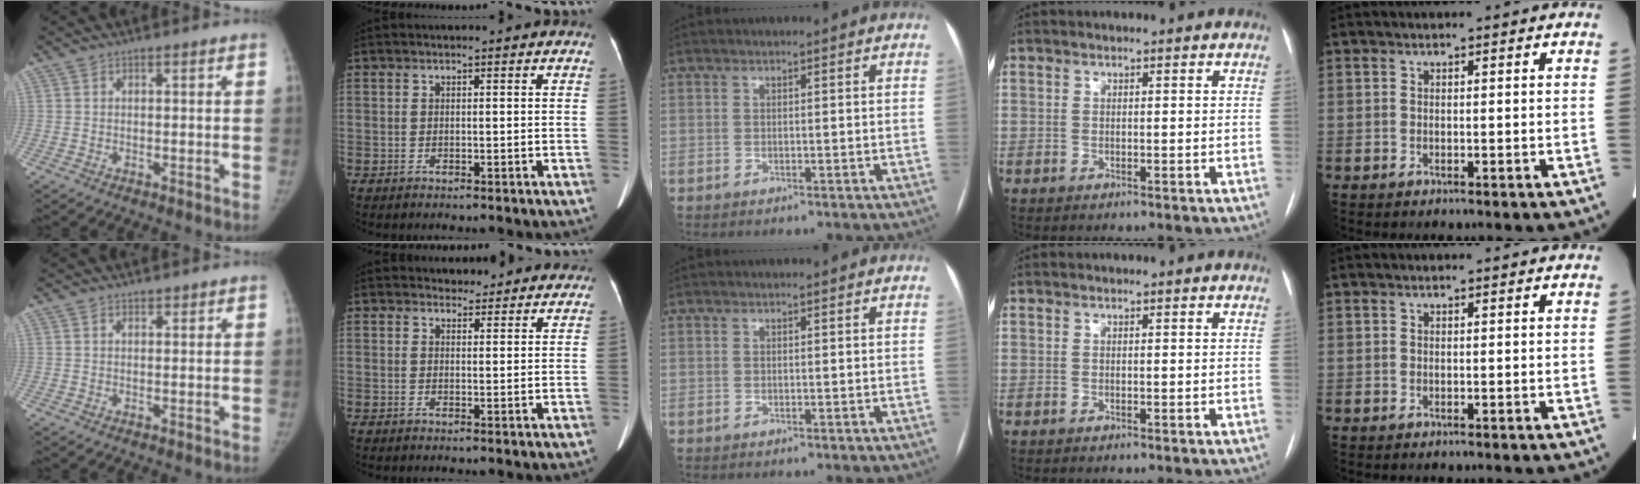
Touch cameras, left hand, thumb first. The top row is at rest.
{"thumb": {"total": 0.7, "force": [0.6, 0.3, 0.1], "torque": [-0.001, -0.005, 0.010]}, "index": {"total": 4.4, "force": [4.0, 1.7, -0.1], "torque": [0.010, 0.008, 0.040]}}